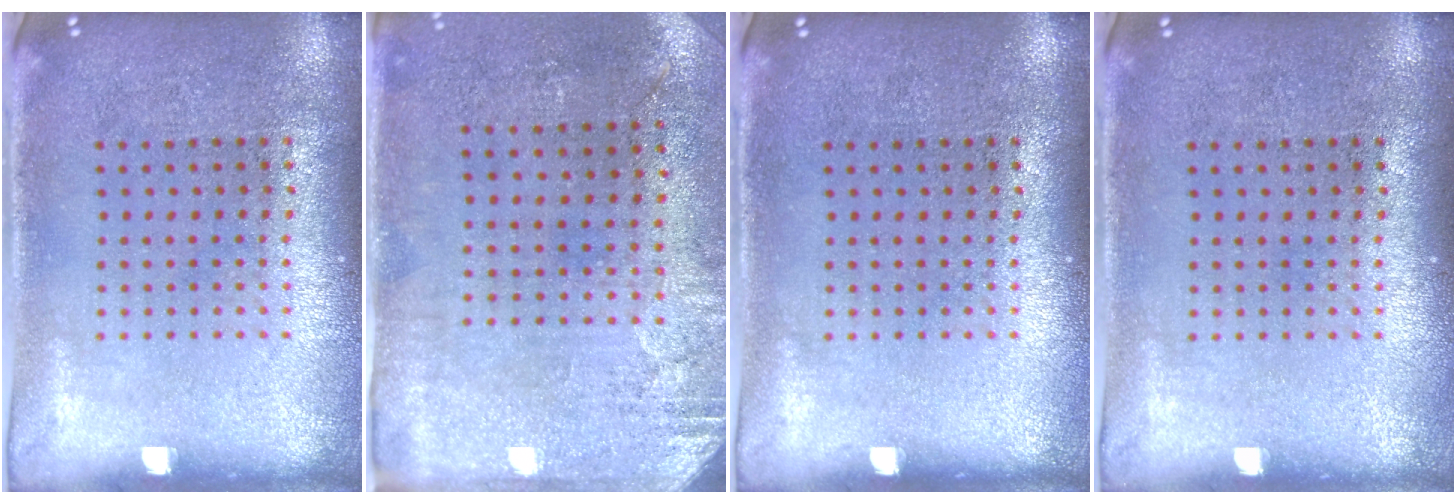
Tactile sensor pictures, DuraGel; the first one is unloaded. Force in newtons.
{"total": 2.8, "press": 2.4, "slide": 1.5}
{"total": 0.0}
{"total": 0.0}